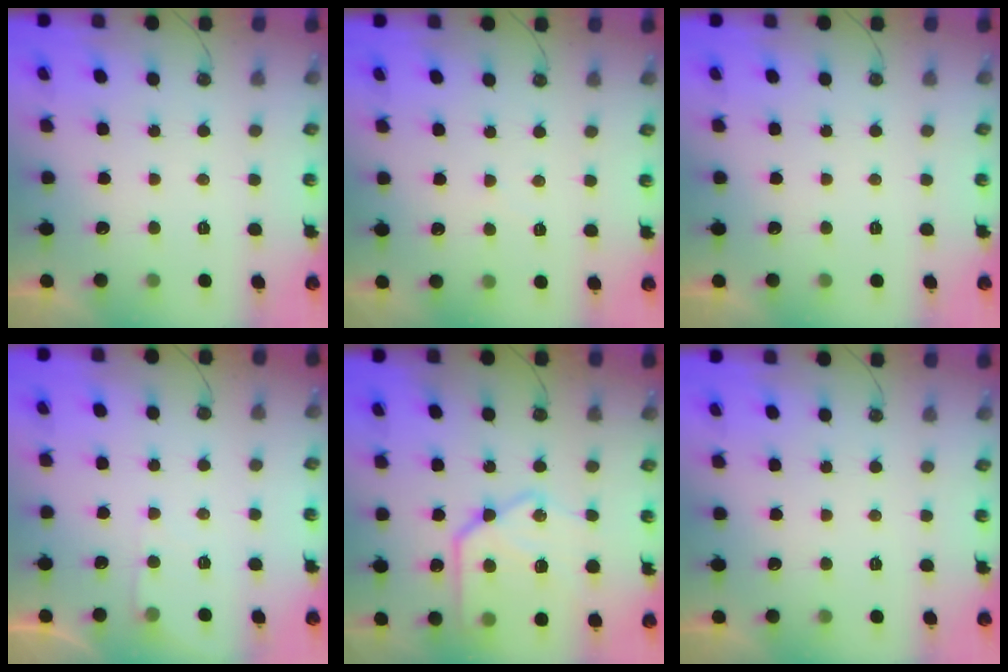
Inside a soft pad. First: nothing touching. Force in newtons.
{"total": 2.3, "press": 2.3, "slide": 0.3}
{"total": 0.0}
{"total": 3.8, "press": 3.7, "slide": 0.6}
{"total": 19.4, "press": 19.2, "slide": 2.1}
{"total": 0.0}